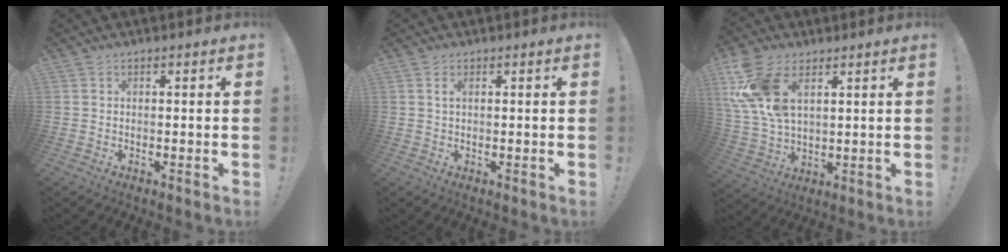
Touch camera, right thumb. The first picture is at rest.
{"total": 1.2, "force": [0.6, 0.4, 1.0], "torque": [-0.013, -0.001, 0.008]}
{"total": 15.1, "force": [6.4, 8.9, 10.4], "torque": [-0.212, -0.020, 0.123]}